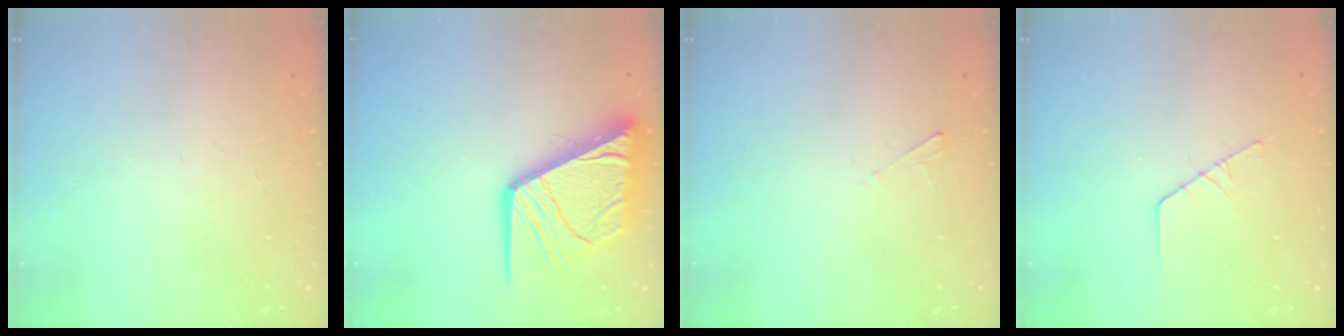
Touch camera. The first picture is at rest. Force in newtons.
{"total": 20.3, "press": 20.2, "slide": 2.1}
{"total": 2.0, "press": 2.0, "slide": 0.2}
{"total": 2.6, "press": 2.6, "slide": 0.3}